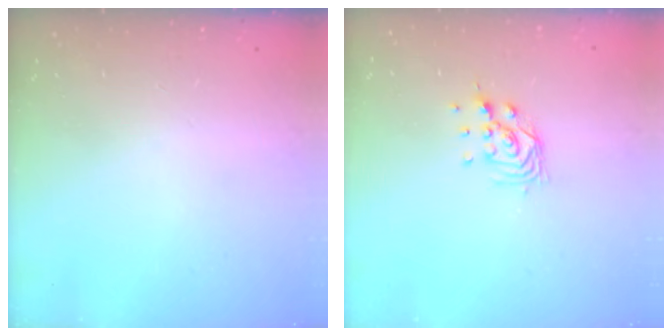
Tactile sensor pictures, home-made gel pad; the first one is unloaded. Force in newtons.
{"total": 7.9, "press": 7.8, "slide": 0.6}